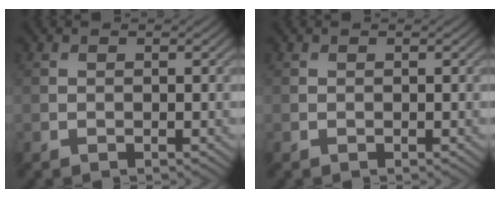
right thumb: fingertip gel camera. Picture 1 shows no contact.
{"total": 0.0}